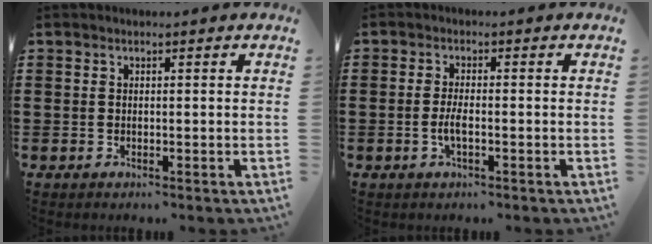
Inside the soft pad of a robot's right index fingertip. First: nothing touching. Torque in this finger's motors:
{"motor_torque": [1.63, 0.51, 0.43, 0.11]}